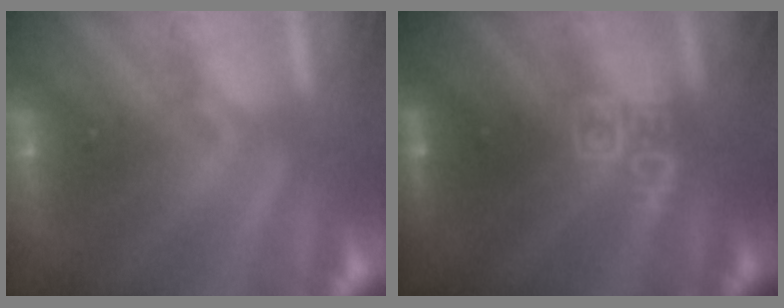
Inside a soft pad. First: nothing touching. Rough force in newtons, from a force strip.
{"total": 3.2}